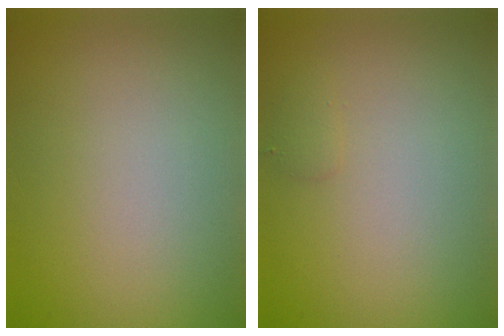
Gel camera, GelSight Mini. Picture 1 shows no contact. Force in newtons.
{"total": 0.7, "press": 0.7, "slide": 0.1}